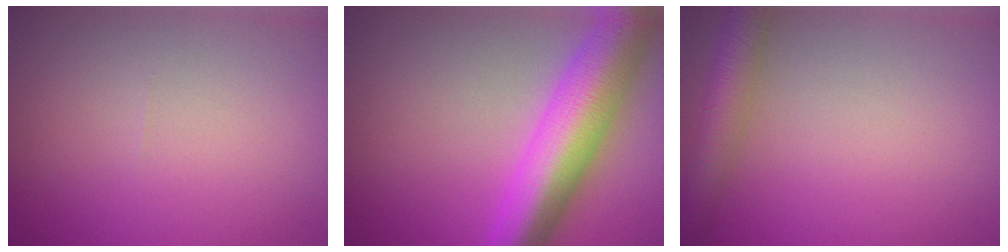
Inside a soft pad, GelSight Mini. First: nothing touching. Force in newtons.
{"total": 10.0, "press": 10.0, "slide": 0.4}
{"total": 4.2, "press": 4.2, "slide": 0.2}